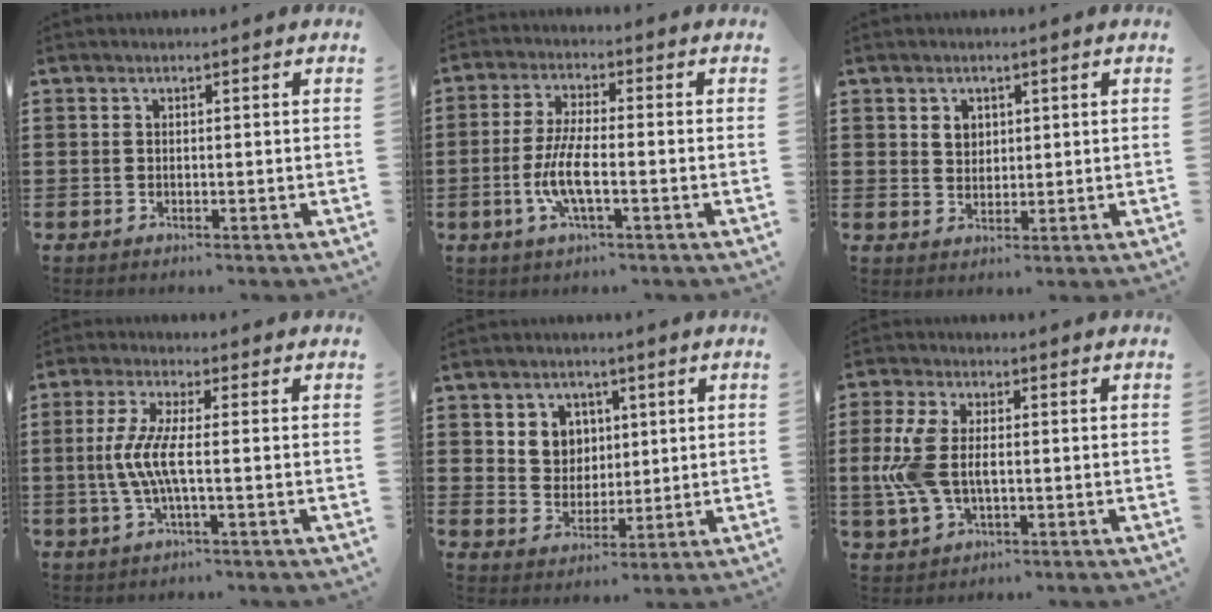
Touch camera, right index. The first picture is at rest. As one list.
[{"total": 6.7, "force": [-2.1, 1.6, 6.1], "torque": [-0.138, -0.013, -0.047]}, {"total": 2.3, "force": [1.1, 1.9, 0.7], "torque": [-0.021, 0.008, 0.020]}, {"total": 5.8, "force": [-0.9, 0.6, 5.7], "torque": [-0.139, -0.015, -0.030]}, {"total": 5.2, "force": [1.9, 4.7, 1.1], "torque": [-0.037, 0.009, 0.032]}, {"total": 7.8, "force": [-0.3, 4.2, 6.6], "torque": [-0.176, -0.006, -0.017]}]